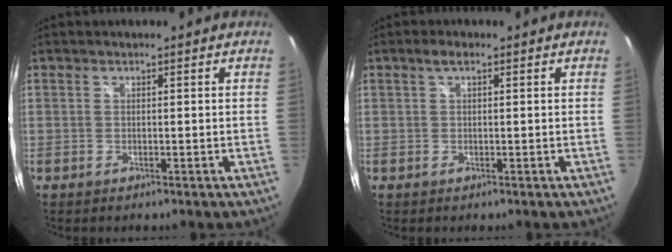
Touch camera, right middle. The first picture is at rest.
{"total": 1.8, "force": [0.8, 0.7, 1.4], "torque": [-0.024, 0.005, 0.008]}